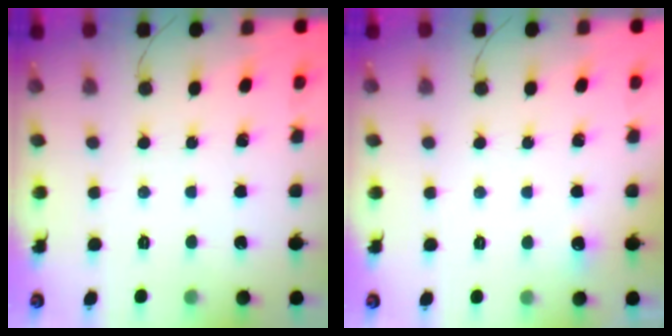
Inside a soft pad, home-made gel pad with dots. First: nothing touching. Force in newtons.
{"total": 3.4, "press": 3.0, "slide": 1.5}